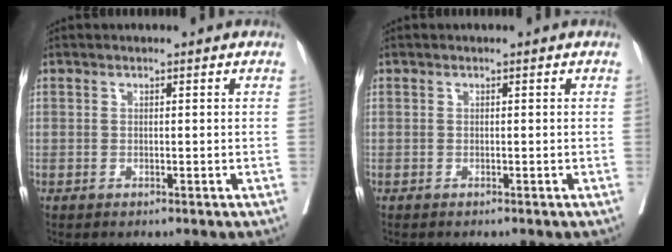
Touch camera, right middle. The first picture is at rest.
{"total": 0.0}